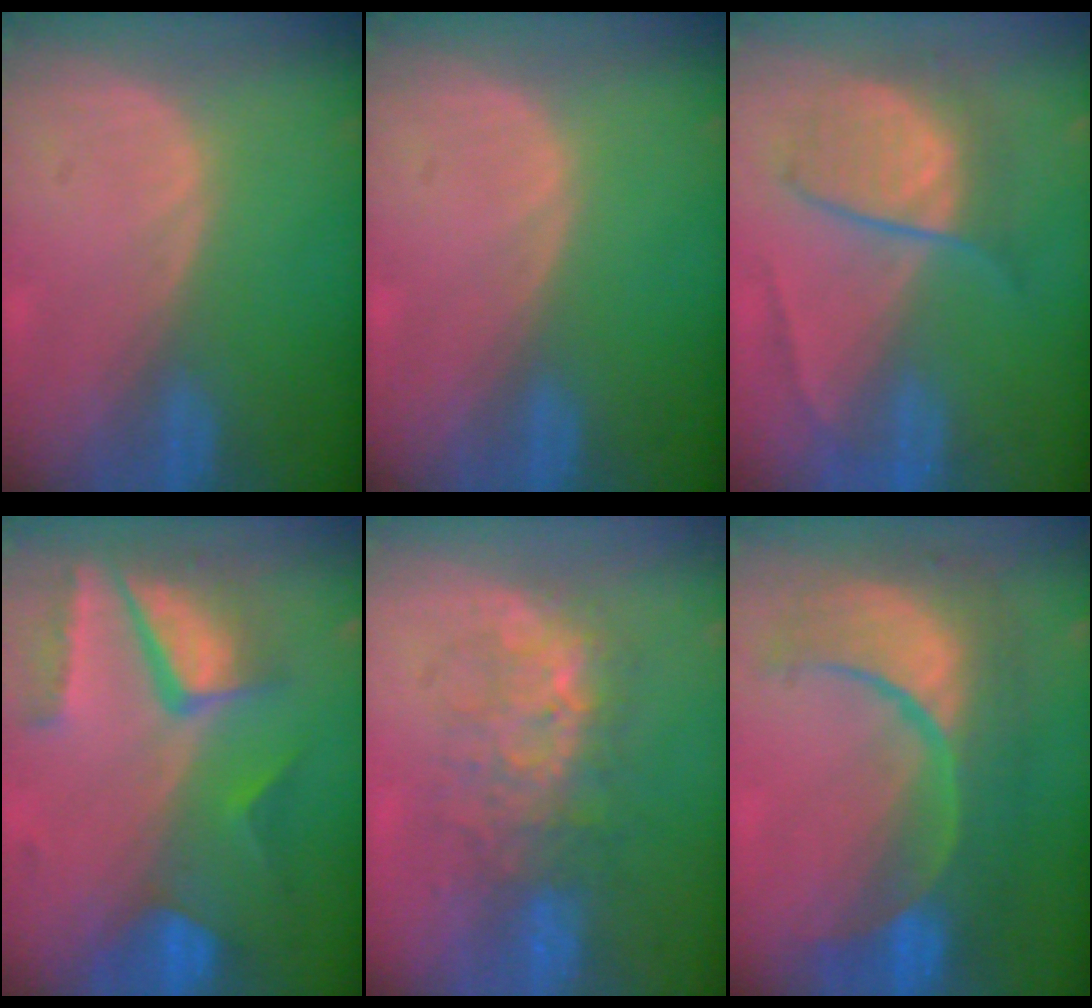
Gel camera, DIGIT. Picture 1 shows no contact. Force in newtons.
{"total": 0.0}
{"total": 6.7, "press": 6.7, "slide": 0.1}
{"total": 10.4, "press": 8.7, "slide": 5.7}
{"total": 8.0, "press": 7.8, "slide": 1.9}
{"total": 12.4, "press": 12.3, "slide": 1.5}